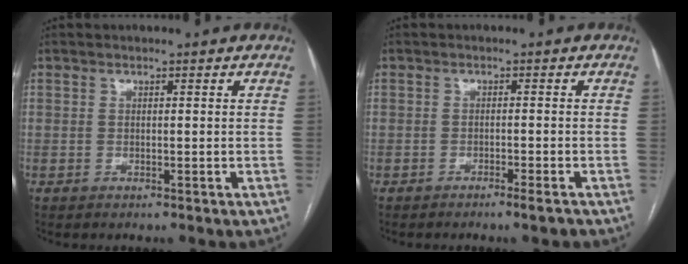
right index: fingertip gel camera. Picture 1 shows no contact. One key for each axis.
{"total": 2.0, "fx": -1.6, "fy": -0.2, "fz": 1.3, "tx": -0.021, "ty": -0.003, "tz": -0.024}